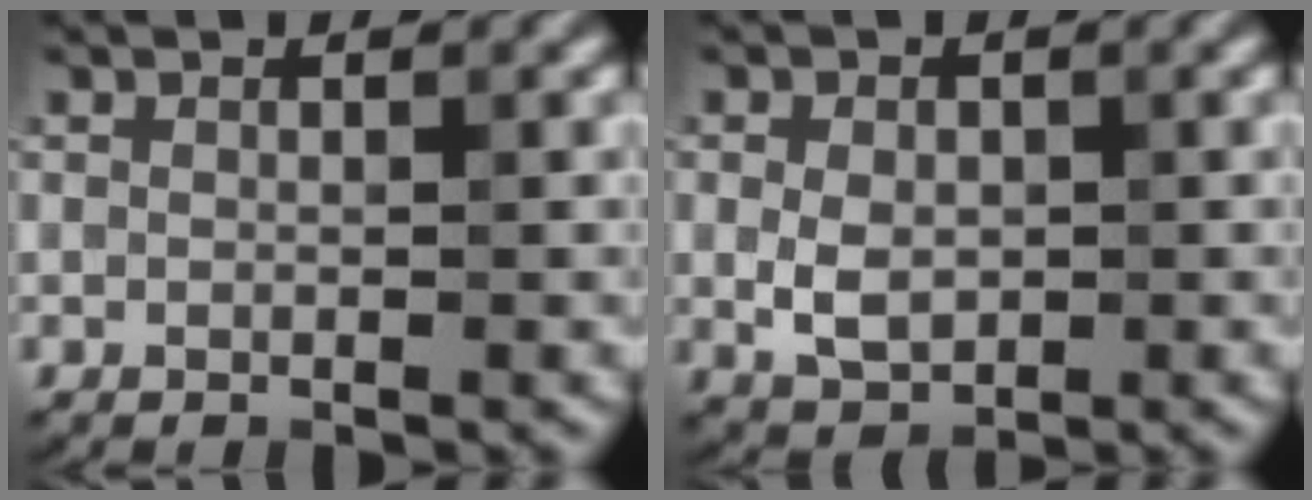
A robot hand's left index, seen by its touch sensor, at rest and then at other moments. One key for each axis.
{"total": 3.2, "fx": -0.2, "fy": 2.2, "fz": 2.3, "tx": -0.049, "ty": -0.001, "tz": -0.002}